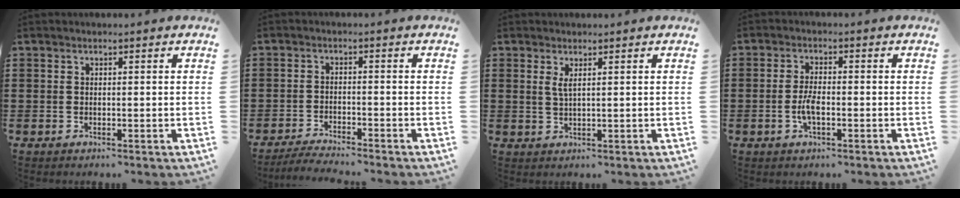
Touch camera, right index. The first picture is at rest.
{"total": 3.0, "force": [-3.0, -0.2, 0.5], "torque": [-0.009, 0.000, -0.060]}
{"total": 1.7, "force": [0.9, 0.3, 1.5], "torque": [-0.032, 0.001, 0.015]}
{"total": 3.6, "force": [-1.0, 1.3, 3.2], "torque": [-0.072, -0.001, -0.022]}